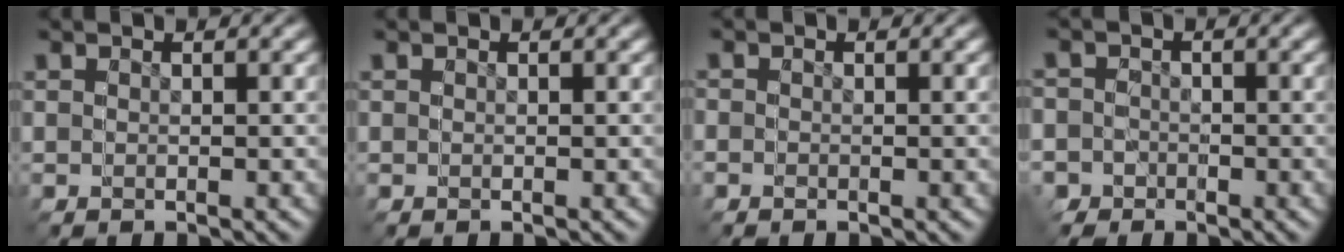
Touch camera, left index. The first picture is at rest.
{"total": 0.0}
{"total": 0.8, "force": [-0.2, 0.7, -0.3], "torque": [-0.012, -0.015, 0.004]}
{"total": 4.5, "force": [-0.9, 4.3, -1.1], "torque": [-0.010, -0.035, -0.006]}